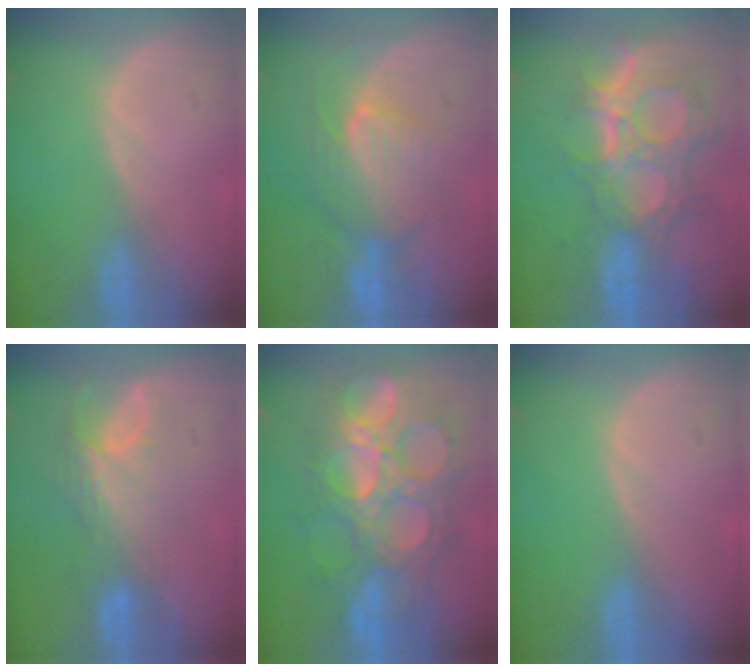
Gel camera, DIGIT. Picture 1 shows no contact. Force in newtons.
{"total": 7.7, "press": 7.7, "slide": 0.1}
{"total": 12.1, "press": 10.8, "slide": 5.4}
{"total": 7.8, "press": 6.7, "slide": 4.1}
{"total": 13.2, "press": 13.1, "slide": 1.7}
{"total": 0.0}